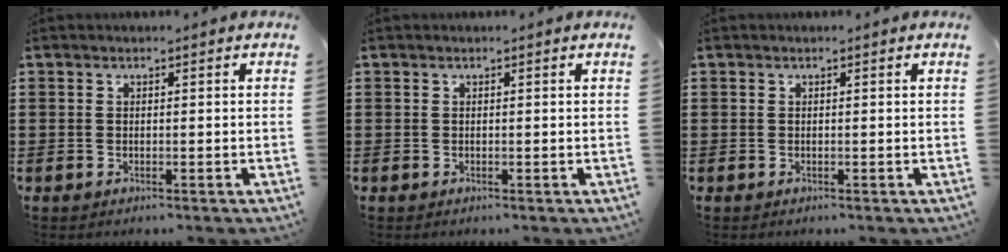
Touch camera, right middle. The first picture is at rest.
{"total": 0.0}
{"total": 0.0}